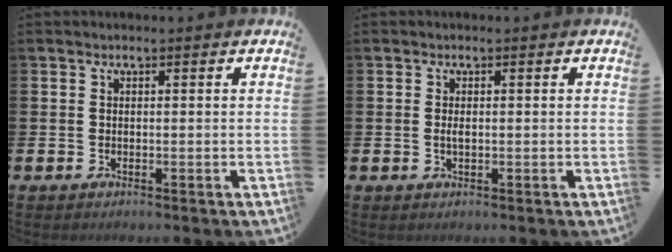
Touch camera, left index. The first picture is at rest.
{"total": 1.1, "force": [0.1, 0.4, 1.0], "torque": [-0.012, 0.000, -0.002]}